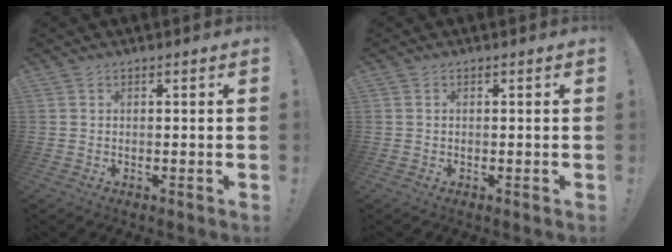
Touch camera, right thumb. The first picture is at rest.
{"total": 0.0}